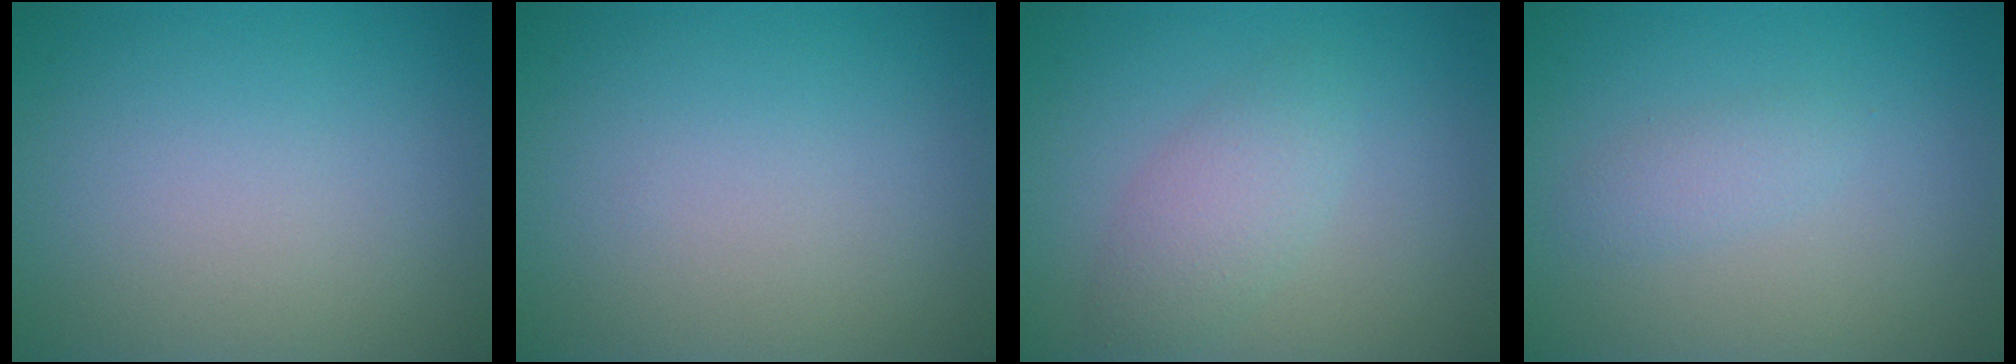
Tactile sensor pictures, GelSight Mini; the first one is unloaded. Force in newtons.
{"total": 0.0}
{"total": 2.7, "press": 2.7, "slide": 0.1}
{"total": 1.4, "press": 1.4, "slide": 0.0}